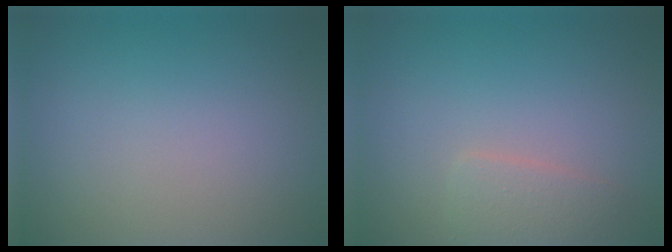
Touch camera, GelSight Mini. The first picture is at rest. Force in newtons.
{"total": 1.8, "press": 1.8, "slide": 0.0}